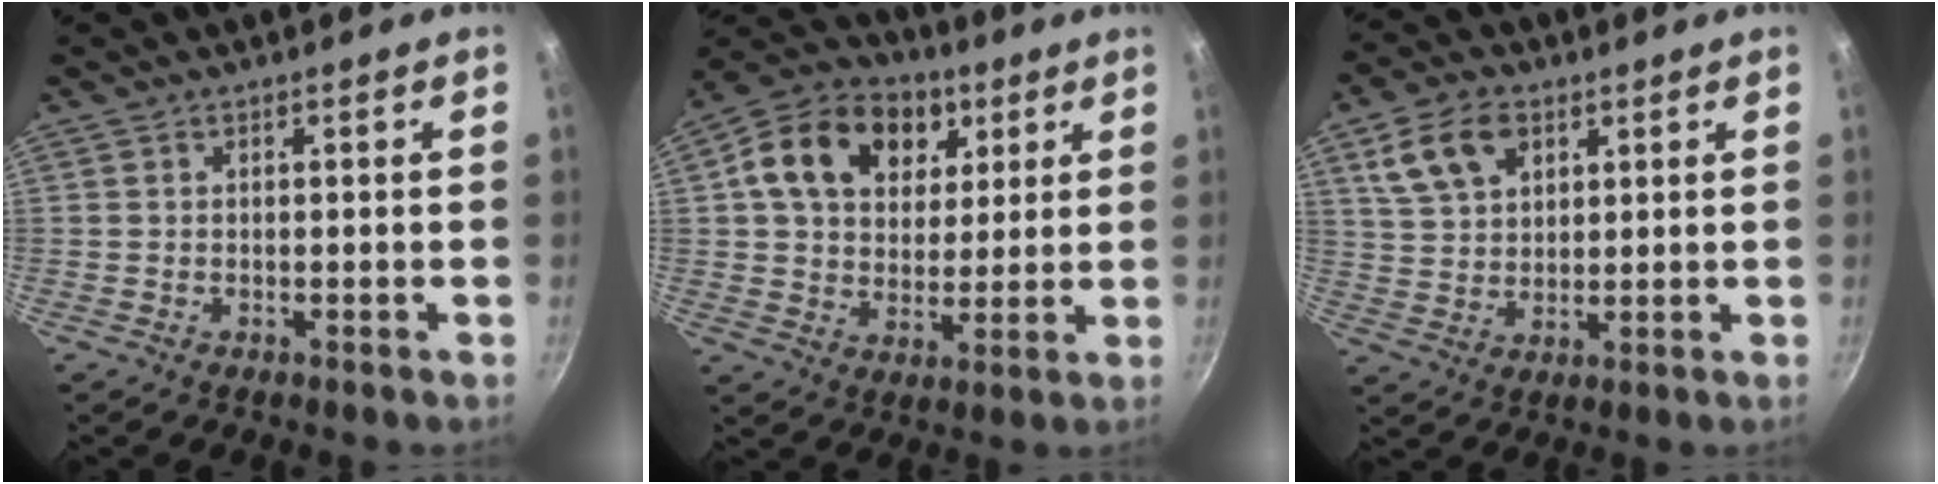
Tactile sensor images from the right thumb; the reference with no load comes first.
{"total": 18.1, "force": [6.2, 13.6, 10.3], "torque": [-0.154, 0.004, 0.092]}
{"total": 10.2, "force": [4.7, 6.8, 6.0], "torque": [-0.097, -0.002, 0.089]}